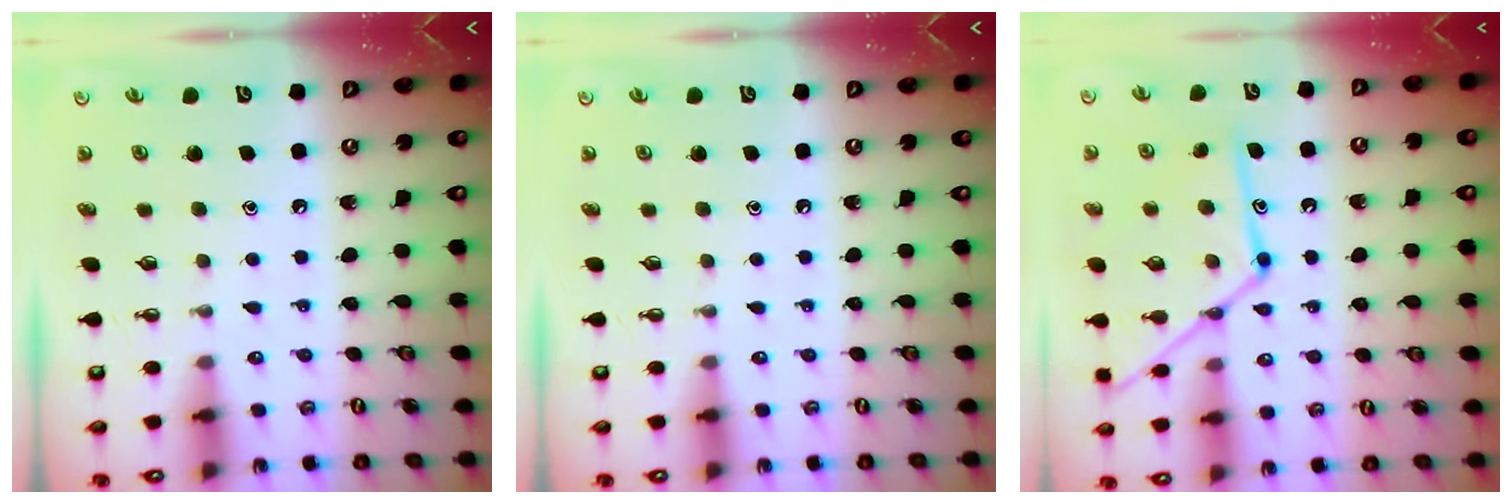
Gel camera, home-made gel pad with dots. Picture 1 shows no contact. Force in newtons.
{"total": 0.0}
{"total": 16.8, "press": 16.7, "slide": 1.3}